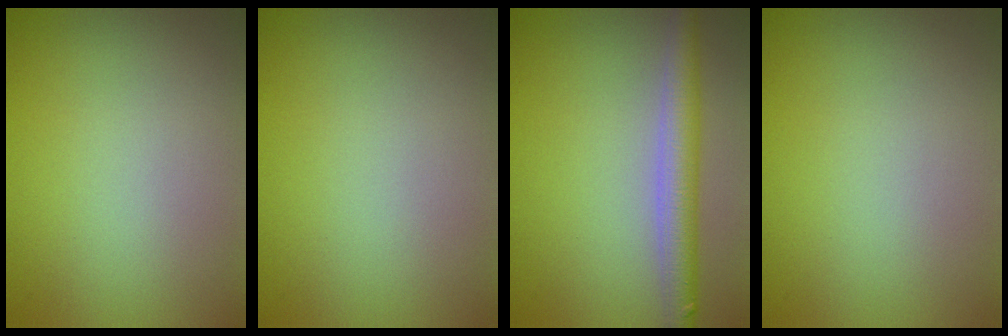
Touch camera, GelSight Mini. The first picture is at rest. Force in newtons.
{"total": 0.0}
{"total": 3.8, "press": 3.8, "slide": 0.2}
{"total": 0.0}